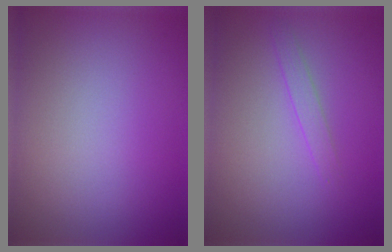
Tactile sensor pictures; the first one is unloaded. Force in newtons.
{"total": 1.1, "press": 1.1, "slide": 0.1}